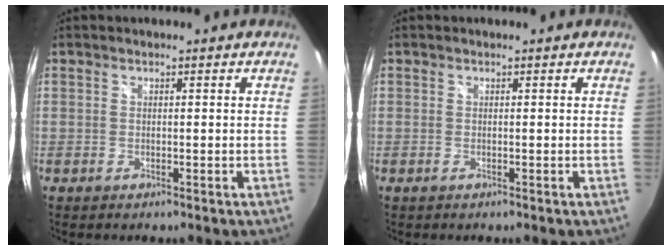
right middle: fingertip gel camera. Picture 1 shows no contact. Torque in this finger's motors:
{"motor_torque": [0.00, 0.00, 0.00, 0.00]}